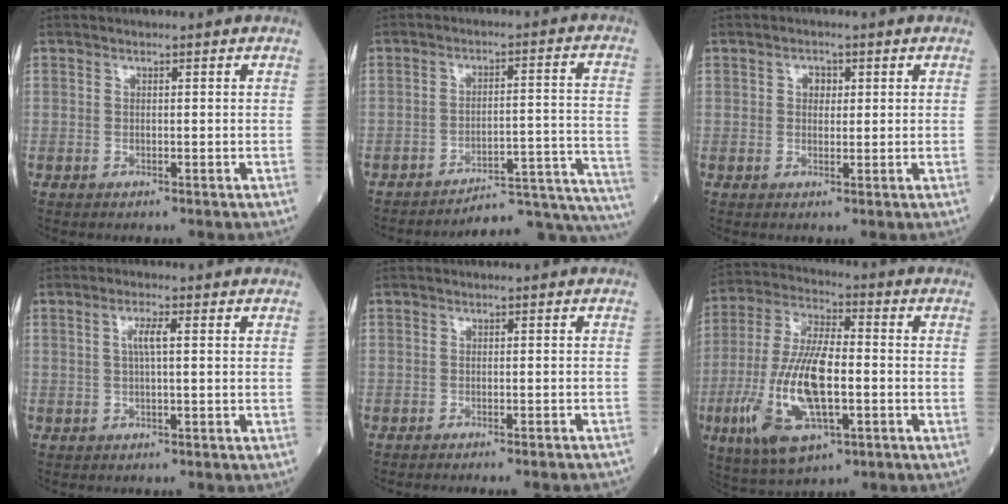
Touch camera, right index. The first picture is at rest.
{"total": 18.1, "force": [-17.9, -0.4, 2.9], "torque": [0.025, 0.033, -0.229]}
{"total": 2.1, "force": [0.7, 1.5, 1.3], "torque": [-0.020, 0.006, 0.010]}
{"total": 2.5, "force": [0.4, 0.2, 2.4], "torque": [-0.050, 0.004, 0.009]}
{"total": 7.4, "force": [-6.9, 0.5, 2.5], "torque": [-0.018, -0.010, -0.078]}
{"total": 16.1, "force": [-4.1, 5.3, 14.6], "torque": [-0.312, -0.006, -0.071]}